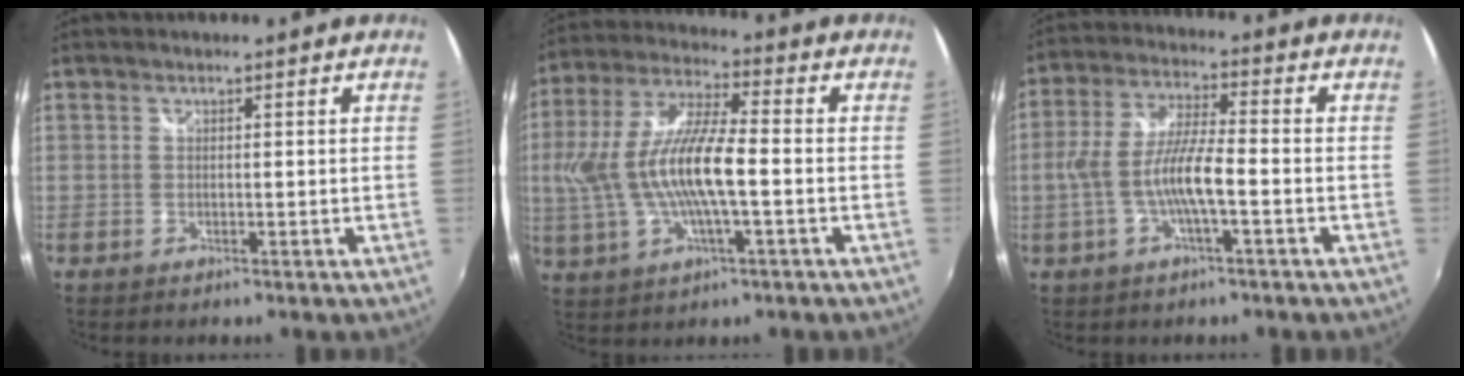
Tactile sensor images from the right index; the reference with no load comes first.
{"total": 14.7, "force": [-1.6, 3.7, 14.1], "torque": [-0.278, 0.001, -0.026]}
{"total": 9.6, "force": [-2.6, 1.6, 9.1], "torque": [-0.188, 0.001, -0.046]}